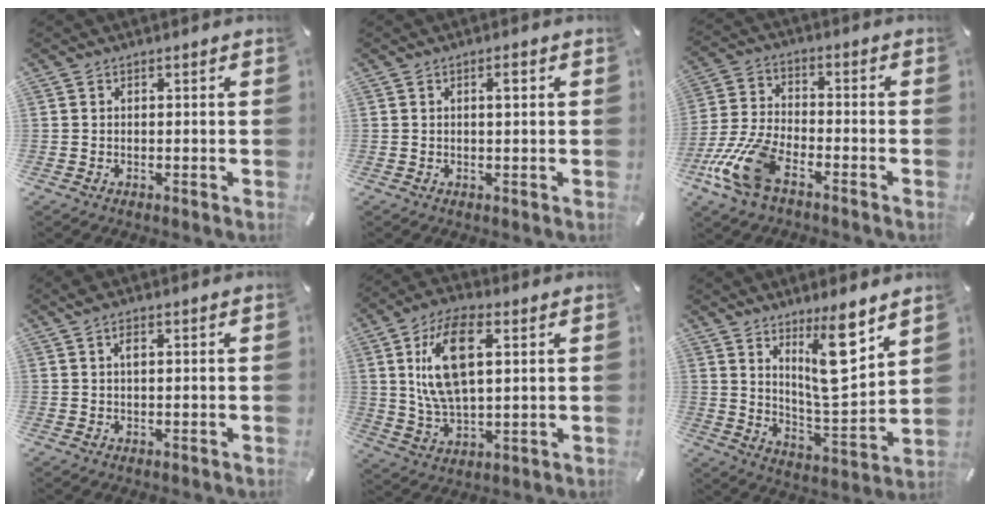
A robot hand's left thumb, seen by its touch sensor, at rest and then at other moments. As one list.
[{"total": 2.1, "force": [0.6, 0.5, 1.9], "torque": [-0.030, 0.001, 0.007]}, {"total": 12.7, "force": [-7.0, 5.8, 8.9], "torque": [-0.208, 0.014, -0.131]}, {"total": 1.8, "force": [0.7, 0.5, 1.6], "torque": [-0.034, 0.004, 0.011]}, {"total": 14.4, "force": [4.4, 6.9, 11.8], "torque": [-0.255, 0.000, 0.071]}, {"total": 14.8, "force": [8.2, 4.6, 11.4], "torque": [-0.159, -0.052, 0.136]}]